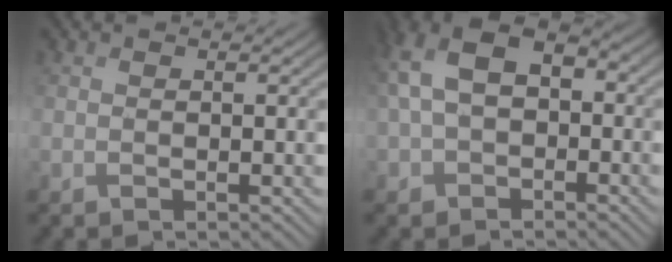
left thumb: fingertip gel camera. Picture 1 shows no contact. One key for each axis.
{"total": 9.7, "fx": 0.1, "fy": 6.8, "fz": 6.9, "tx": -0.166, "ty": 0.004, "tz": -0.004}